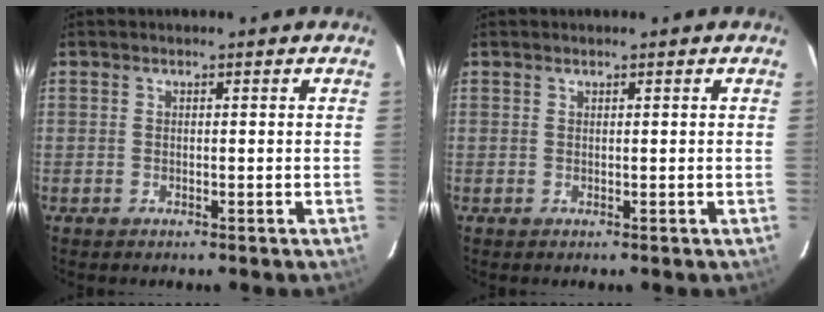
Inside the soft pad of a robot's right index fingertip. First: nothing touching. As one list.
[{"total": 0.0}]